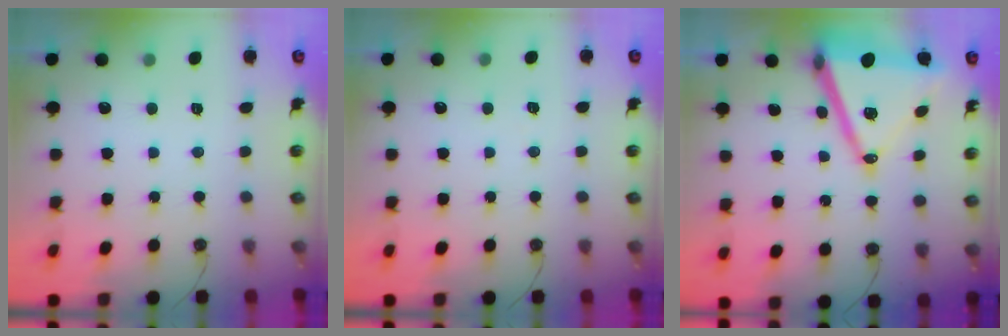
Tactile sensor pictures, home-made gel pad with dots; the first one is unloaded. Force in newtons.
{"total": 4.6, "press": 1.9, "slide": 4.2}
{"total": 18.9, "press": 18.5, "slide": 3.8}